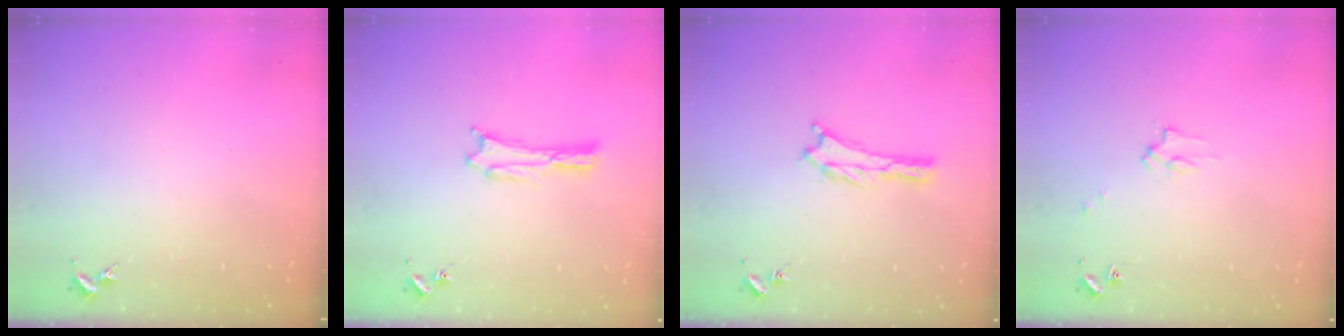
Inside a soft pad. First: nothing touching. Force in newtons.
{"total": 0.0}
{"total": 0.0}
{"total": 2.2, "press": 2.2, "slide": 0.2}